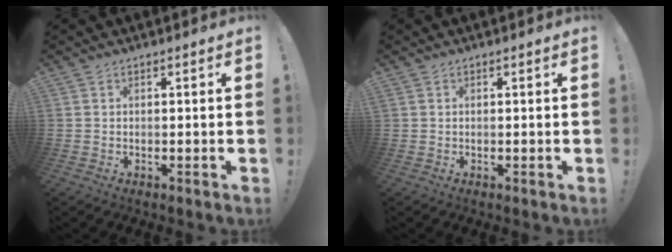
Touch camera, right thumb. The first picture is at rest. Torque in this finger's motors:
{"motor_torque": [0.45, 2.69, 1.46, 0.34, 0.24]}